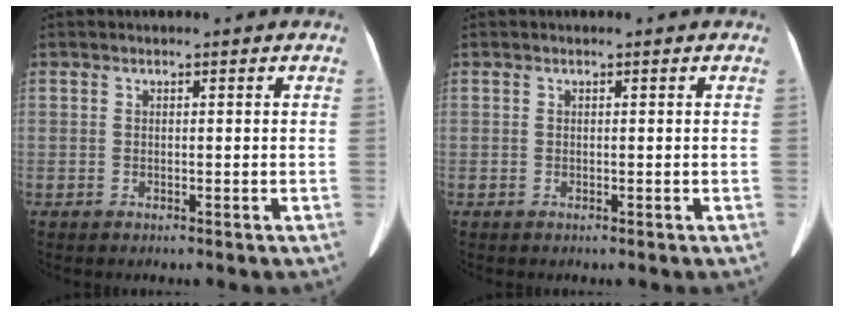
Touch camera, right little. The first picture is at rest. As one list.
[{"total": 0.0}]